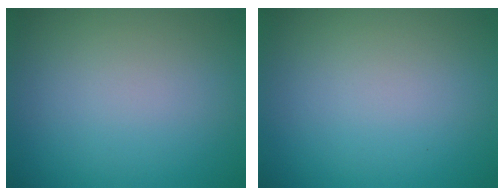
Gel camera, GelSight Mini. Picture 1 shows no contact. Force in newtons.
{"total": 0.0}